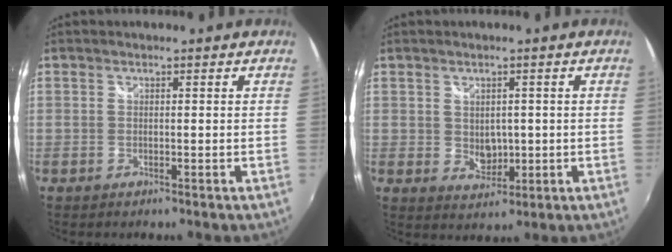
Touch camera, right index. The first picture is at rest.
{"total": 3.8, "force": [0.2, 3.0, 2.3], "torque": [-0.034, -0.003, 0.009]}